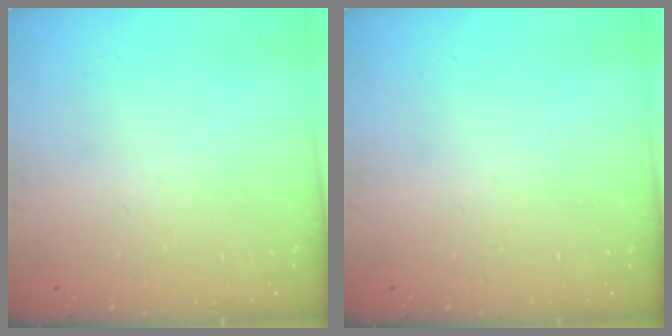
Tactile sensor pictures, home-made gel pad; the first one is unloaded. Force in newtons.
{"total": 0.0}